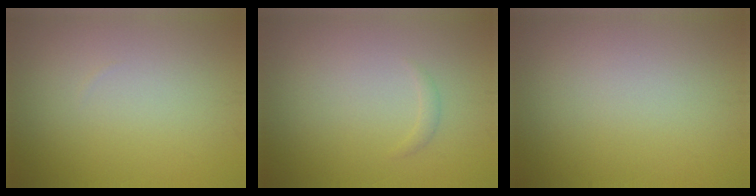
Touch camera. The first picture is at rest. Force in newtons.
{"total": 0.6, "press": 0.6, "slide": 0.1}
{"total": 0.0}